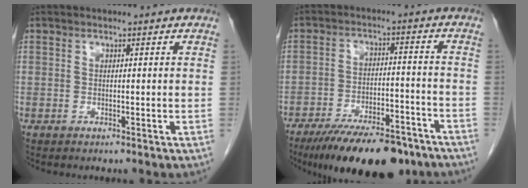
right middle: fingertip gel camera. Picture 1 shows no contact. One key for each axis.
{"total": 16.9, "fx": -13.1, "fy": 5.0, "fz": 9.5, "tx": -0.125, "ty": -0.001, "tz": -0.202}